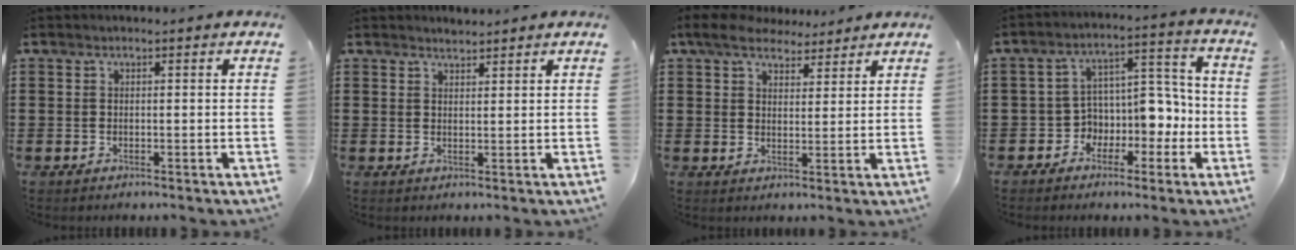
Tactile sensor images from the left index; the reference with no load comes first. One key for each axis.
{"total": 1.5, "fx": 1.5, "fy": 0.2, "fz": 0.1, "tx": -0.005, "ty": 0.002, "tz": 0.029}
{"total": 5.8, "fx": 4.9, "fy": 2.3, "fz": 2.1, "tx": -0.059, "ty": -0.003, "tz": 0.091}
{"total": 6.5, "fx": -1.5, "fy": 5.7, "fz": 2.7, "tx": -0.057, "ty": -0.003, "tz": -0.027}